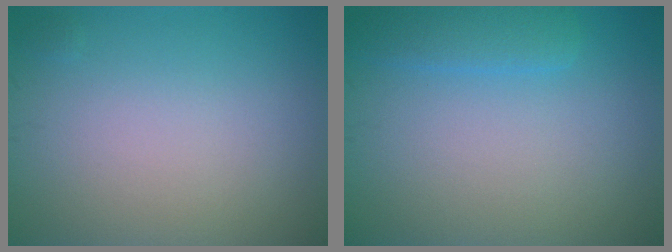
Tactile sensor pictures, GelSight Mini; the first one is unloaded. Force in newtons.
{"total": 2.2, "press": 2.2, "slide": 0.1}